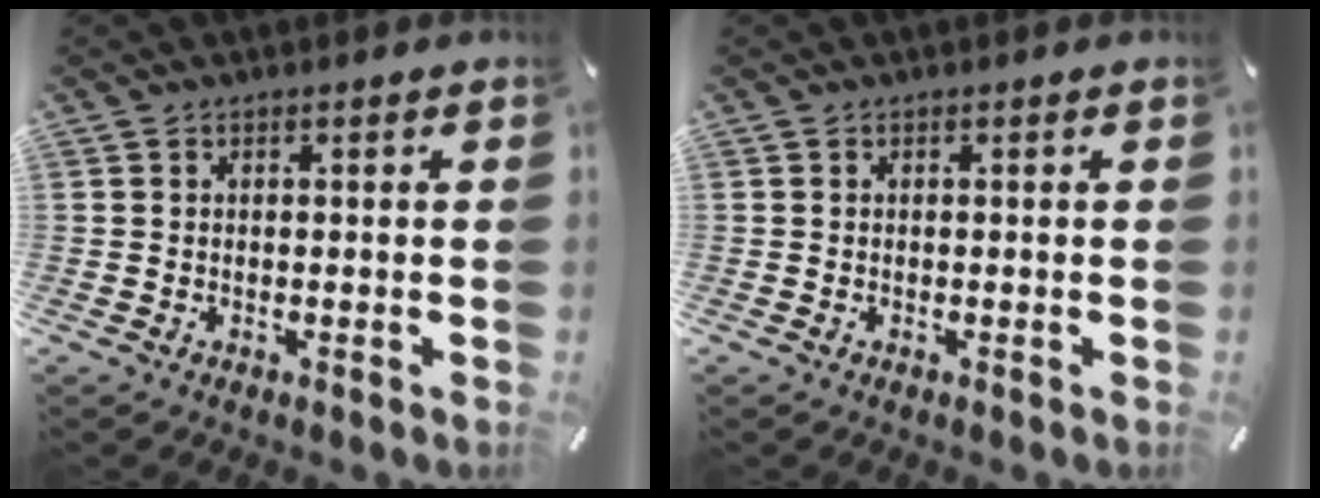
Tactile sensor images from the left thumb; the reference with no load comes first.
{"total": 0.0}